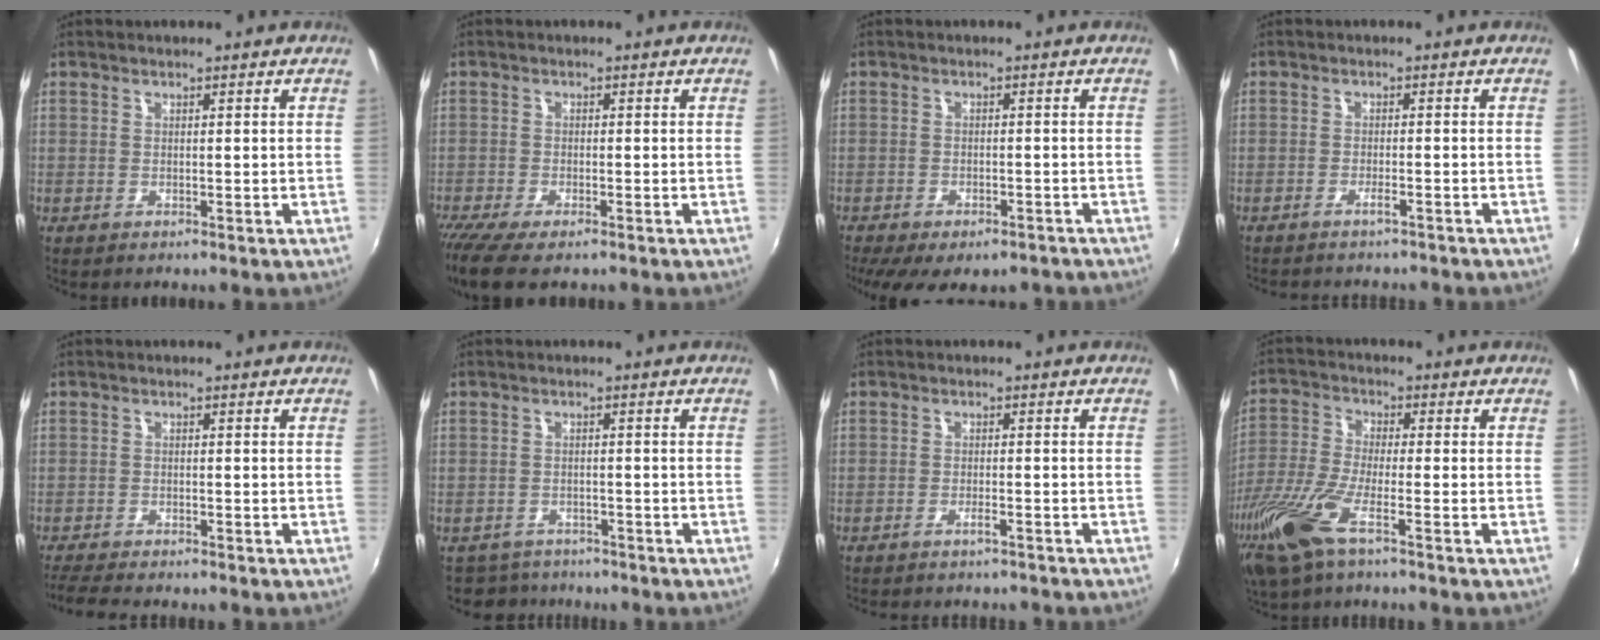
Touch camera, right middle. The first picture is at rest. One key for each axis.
{"total": 7.2, "fx": -5.5, "fy": 1.7, "fz": 4.3, "tx": -0.107, "ty": -0.036, "tz": -0.100}
{"total": 12.4, "fx": -9.4, "fy": 4.8, "fz": 6.6, "tx": -0.143, "ty": -0.042, "tz": -0.131}
{"total": 3.9, "fx": -3.5, "fy": 0.6, "fz": 1.4, "tx": -0.039, "ty": -0.009, "tz": -0.057}
{"total": 5.5, "fx": -5.0, "fy": 0.5, "fz": 2.2, "tx": -0.061, "ty": -0.019, "tz": -0.087}
{"total": 5.1, "fx": -4.5, "fy": 2.3, "fz": 0.1, "tx": -0.016, "ty": 0.000, "tz": -0.075}
{"total": 4.2, "fx": -3.8, "fy": 0.8, "fz": 1.5, "tx": -0.042, "ty": -0.010, "tz": -0.060}
{"total": 10.4, "fx": -6.4, "fy": 1.9, "fz": 8.0, "tx": -0.185, "ty": -0.026, "tz": -0.131}